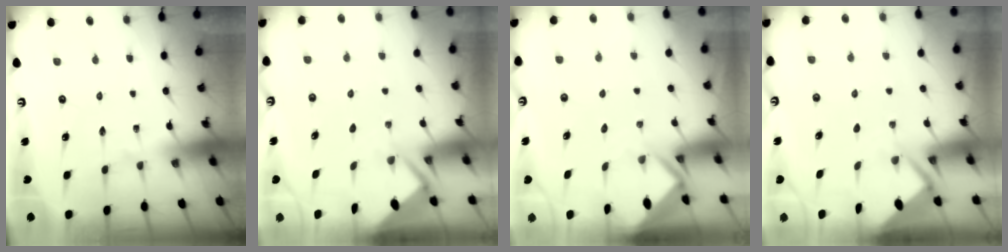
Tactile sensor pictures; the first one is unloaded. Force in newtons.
{"total": 2.7, "press": 2.7, "slide": 0.4}
{"total": 2.8, "press": 2.8, "slide": 0.2}
{"total": 2.7, "press": 2.7, "slide": 0.4}